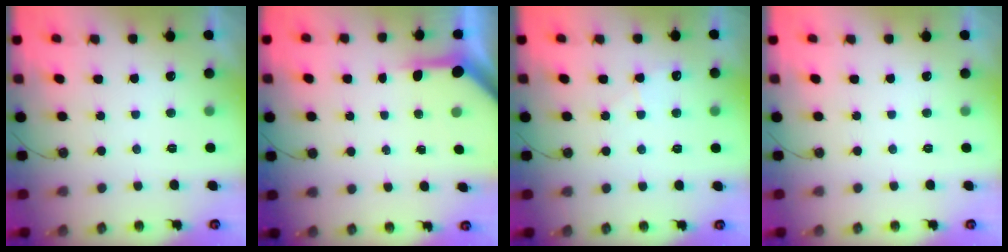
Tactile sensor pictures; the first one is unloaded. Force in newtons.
{"total": 4.0, "press": 3.9, "slide": 0.5}
{"total": 4.4, "press": 4.4, "slide": 0.7}
{"total": 0.0}